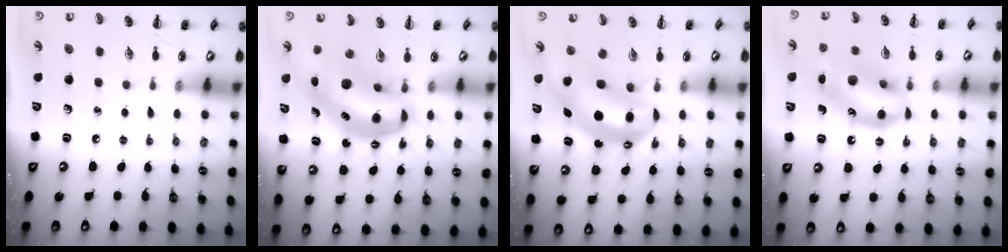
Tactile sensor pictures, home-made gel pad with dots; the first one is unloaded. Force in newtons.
{"total": 11.5, "press": 11.2, "slide": 2.4}
{"total": 8.0, "press": 7.7, "slide": 1.9}
{"total": 14.1, "press": 13.7, "slide": 3.2}